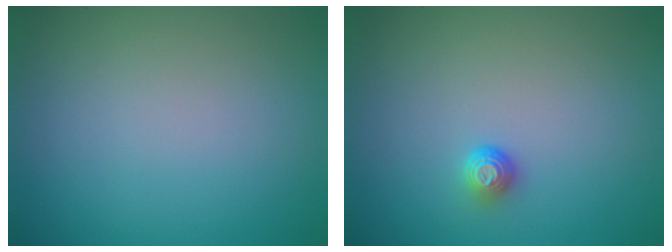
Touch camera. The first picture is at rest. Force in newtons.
{"total": 1.2, "press": 0.9, "slide": 0.8}